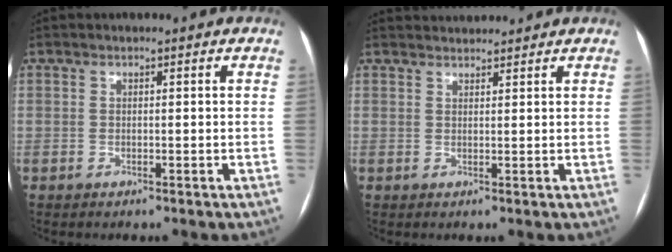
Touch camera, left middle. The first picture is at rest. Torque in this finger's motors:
{"motor_torque": [0.00, -0.13, -0.04, -0.02]}